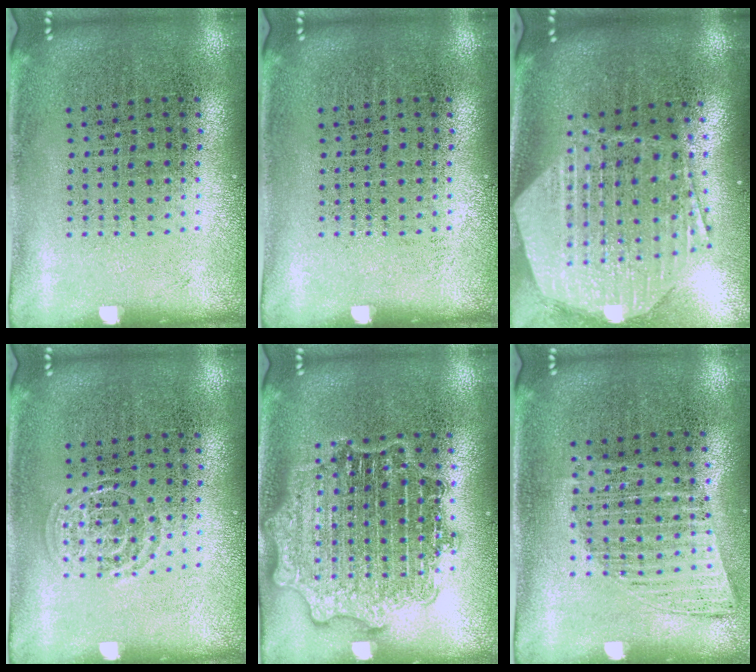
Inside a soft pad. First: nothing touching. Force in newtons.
{"total": 0.0}
{"total": 2.9, "press": 2.3, "slide": 1.8}
{"total": 1.3, "press": 1.3, "slide": 0.2}
{"total": 3.0, "press": 3.0, "slide": 0.5}
{"total": 1.0, "press": 1.0, "slide": 0.2}